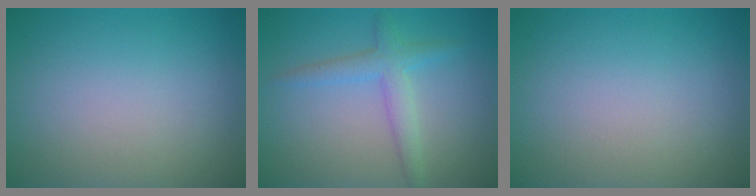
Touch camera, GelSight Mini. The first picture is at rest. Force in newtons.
{"total": 2.7, "press": 2.7, "slide": 0.2}
{"total": 0.0}